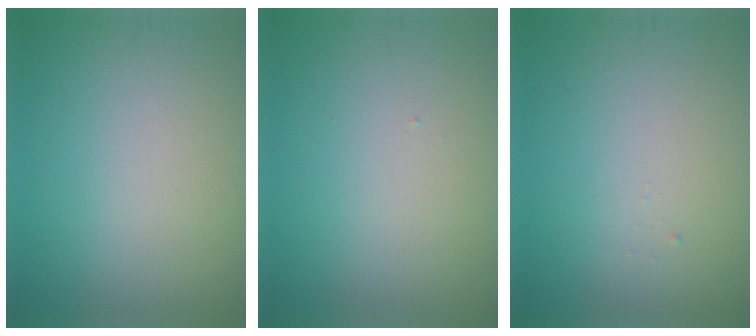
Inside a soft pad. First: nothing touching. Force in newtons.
{"total": 0.0}
{"total": 0.0}